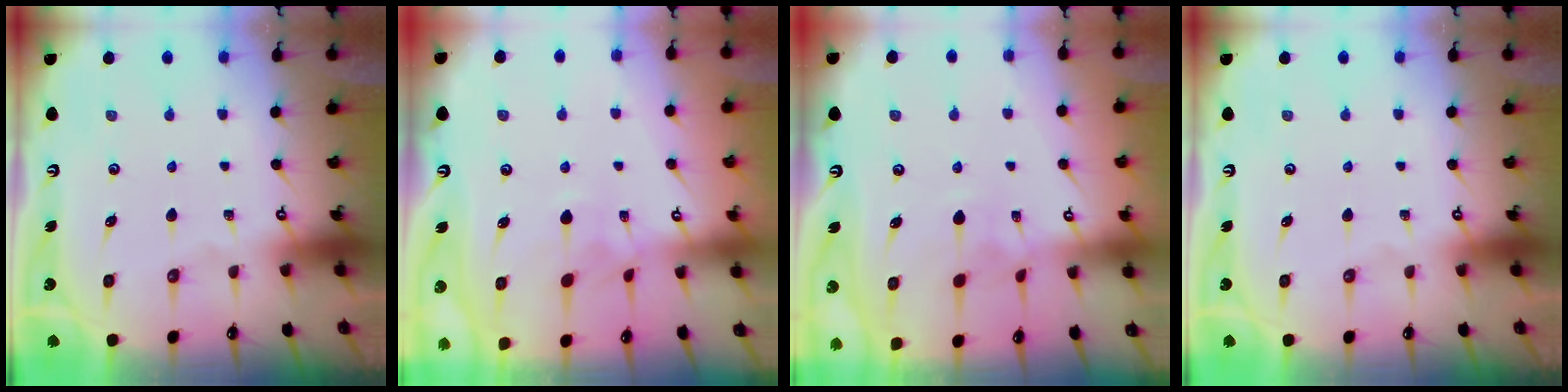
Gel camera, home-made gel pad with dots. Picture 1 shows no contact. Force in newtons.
{"total": 2.4, "press": 2.3, "slide": 0.7}
{"total": 3.1, "press": 3.1, "slide": 0.2}
{"total": 0.0}